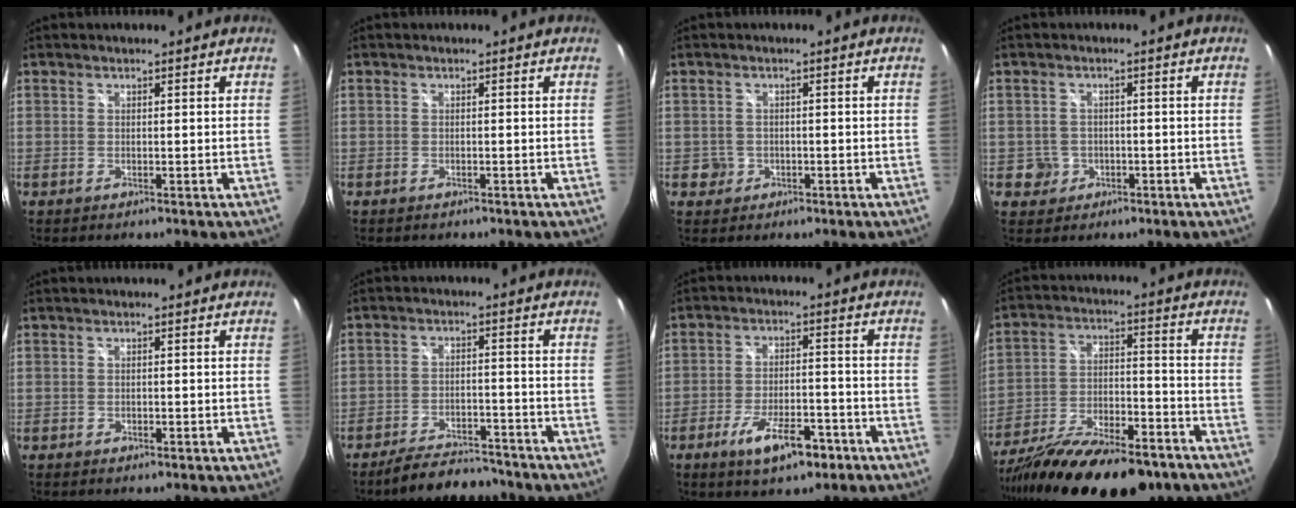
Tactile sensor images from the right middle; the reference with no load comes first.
{"total": 0.8, "force": [-0.6, 0.4, 0.2], "torque": [-0.006, 0.001, -0.009]}
{"total": 2.4, "force": [-0.7, 2.3, 0.2], "torque": [-0.007, 0.001, -0.009]}
{"total": 3.5, "force": [-1.1, 3.3, 0.3], "torque": [-0.013, 0.006, -0.013]}
{"total": 0.8, "force": [-0.4, 0.5, 0.5], "torque": [-0.007, -0.001, -0.008]}
{"total": 10.2, "force": [-9.1, 2.9, 3.7], "torque": [-0.089, 0.004, -0.131]}
{"total": 9.9, "force": [-5.8, 3.8, 7.1], "torque": [-0.140, -0.005, -0.089]}
{"total": 24.4, "force": [-18.4, 7.7, 14.1], "torque": [-0.253, -0.043, -0.282]}